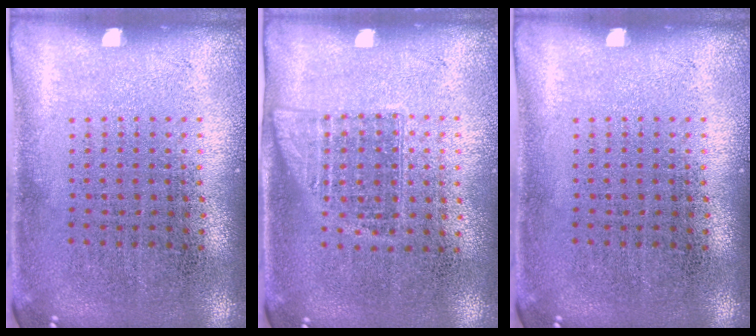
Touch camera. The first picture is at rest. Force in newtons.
{"total": 1.0, "press": 0.9, "slide": 0.5}
{"total": 0.0}